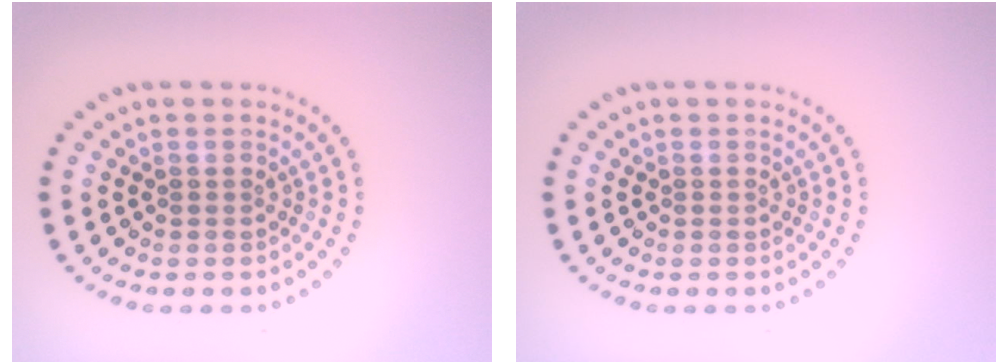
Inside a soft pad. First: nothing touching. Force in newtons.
{"total": 0.0}